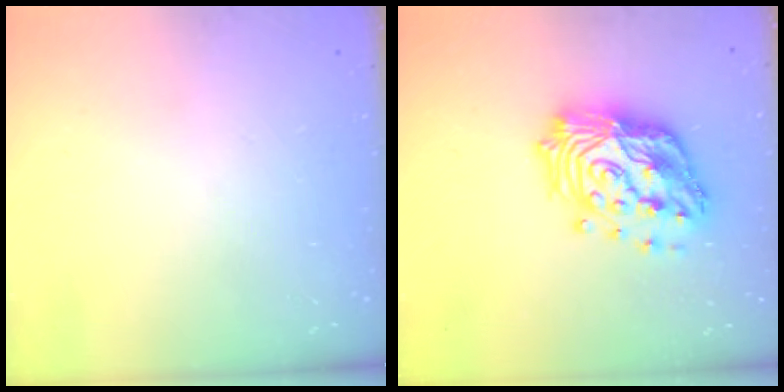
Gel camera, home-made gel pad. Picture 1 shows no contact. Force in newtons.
{"total": 20.6, "press": 20.4, "slide": 2.2}